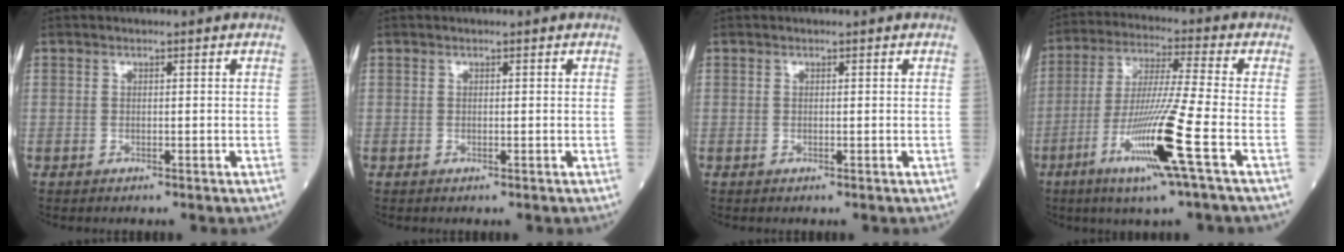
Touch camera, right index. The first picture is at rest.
{"total": 0.0}
{"total": 0.0}
{"total": 13.6, "force": [-5.4, -1.5, 12.4], "torque": [-0.246, -0.022, -0.104]}